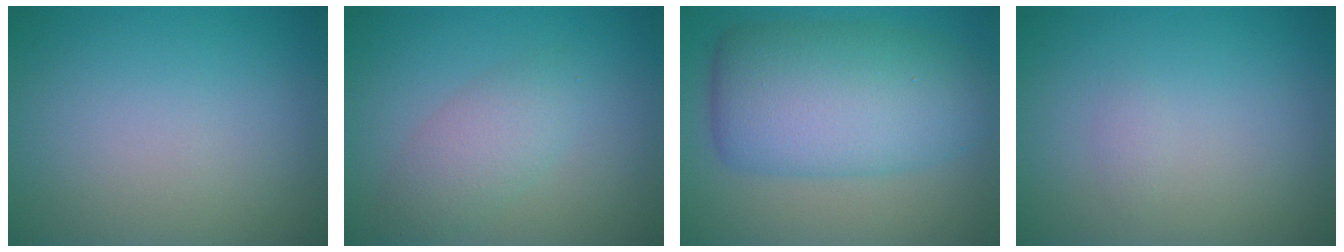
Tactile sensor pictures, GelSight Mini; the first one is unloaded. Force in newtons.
{"total": 2.9, "press": 2.8, "slide": 0.3}
{"total": 9.2, "press": 9.2, "slide": 0.3}
{"total": 0.5, "press": 0.5, "slide": 0.1}